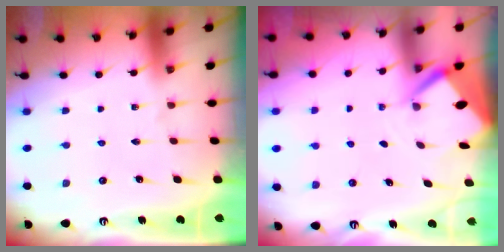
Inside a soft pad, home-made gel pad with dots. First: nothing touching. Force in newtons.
{"total": 3.6, "press": 3.6, "slide": 0.2}